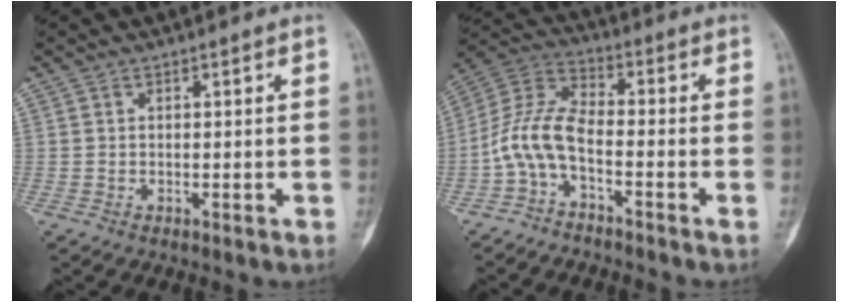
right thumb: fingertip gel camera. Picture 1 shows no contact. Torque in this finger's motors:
{"motor_torque": [1.42, 1.32, 1.01, -1.01, 0.07]}